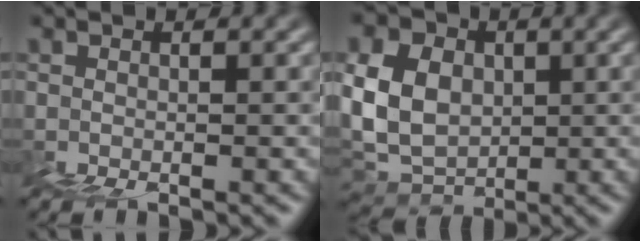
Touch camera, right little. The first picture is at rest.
{"total": 6.0, "force": [2.2, 4.5, 3.3], "torque": [-0.079, 0.009, 0.042]}